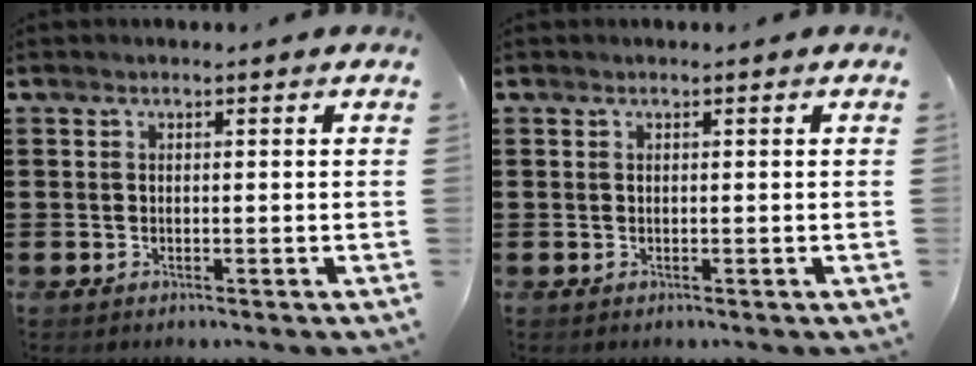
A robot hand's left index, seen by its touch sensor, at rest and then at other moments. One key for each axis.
{"total": 0.0}